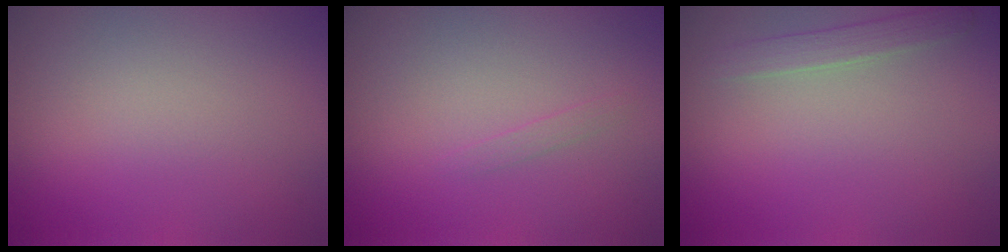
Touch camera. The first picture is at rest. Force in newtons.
{"total": 0.5, "press": 0.5, "slide": 0.1}
{"total": 1.4, "press": 1.4, "slide": 0.0}